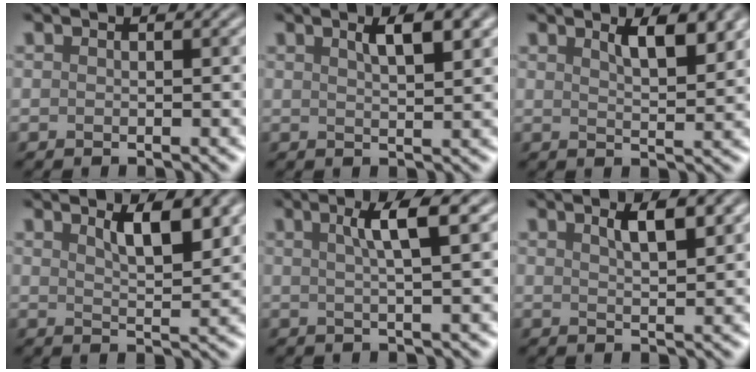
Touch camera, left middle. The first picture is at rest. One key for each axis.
{"total": 3.7, "fx": 1.8, "fy": 1.2, "fz": 3.0, "tx": -0.039, "ty": 0.006, "tz": 0.029}
{"total": 3.9, "fx": 2.2, "fy": 1.2, "fz": 3.0, "tx": -0.043, "ty": -0.001, "tz": 0.037}
{"total": 4.4, "fx": 2.2, "fy": 1.4, "fz": 3.5, "tx": -0.051, "ty": -0.001, "tz": 0.038}
{"total": 3.9, "fx": 1.4, "fy": 0.8, "fz": 3.6, "tx": -0.044, "ty": 0.009, "tz": 0.019}
{"total": 3.3, "fx": 1.7, "fy": 1.0, "fz": 2.7, "tx": -0.036, "ty": 0.004, "tz": 0.029}